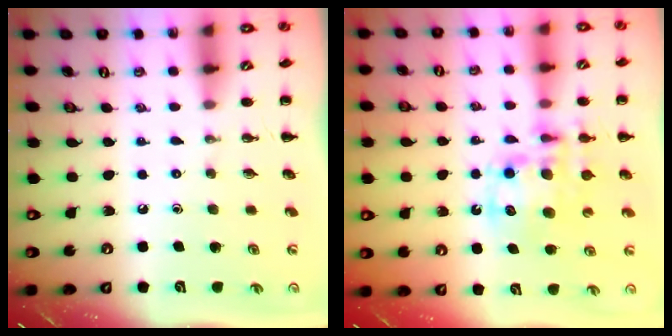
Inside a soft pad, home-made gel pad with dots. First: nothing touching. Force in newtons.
{"total": 13.3, "press": 12.9, "slide": 3.4}